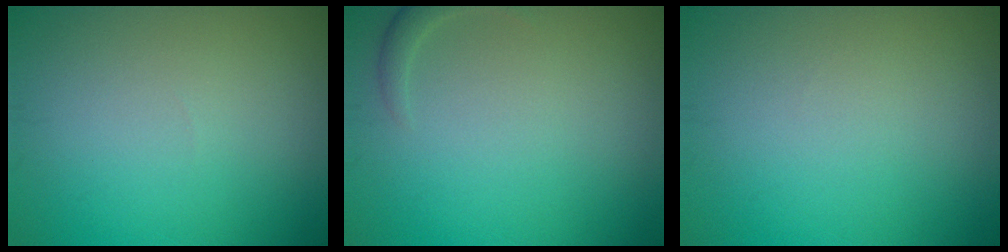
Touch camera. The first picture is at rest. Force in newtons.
{"total": 1.2, "press": 1.2, "slide": 0.1}
{"total": 0.0}